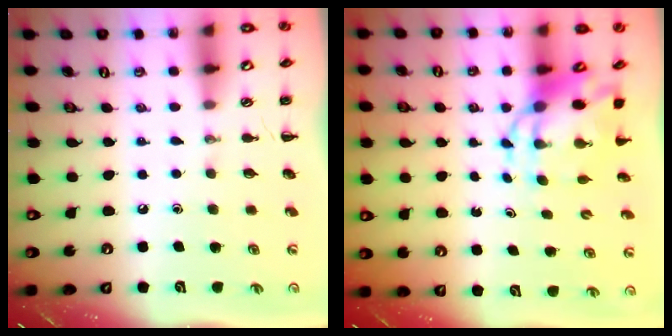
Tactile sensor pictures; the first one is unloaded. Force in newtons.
{"total": 6.8, "press": 6.5, "slide": 2.1}